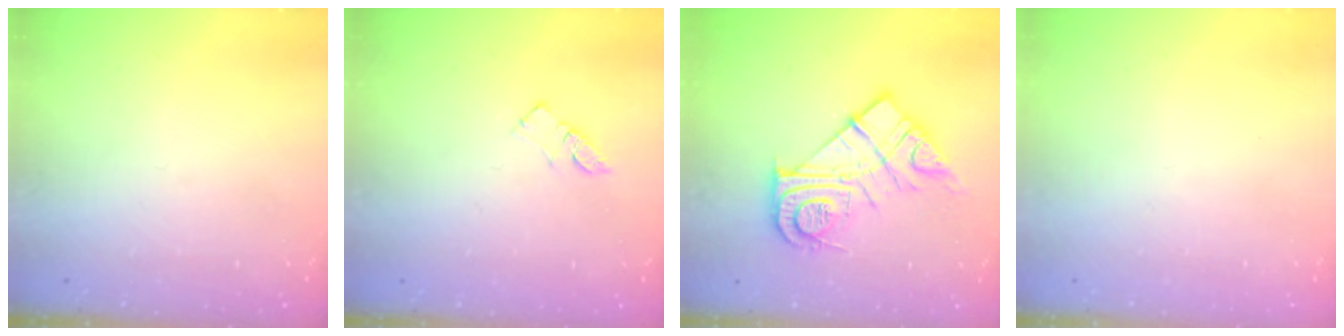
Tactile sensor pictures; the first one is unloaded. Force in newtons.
{"total": 5.4, "press": 5.4, "slide": 0.1}
{"total": 16.4, "press": 16.3, "slide": 1.1}
{"total": 1.5, "press": 1.5, "slide": 0.1}